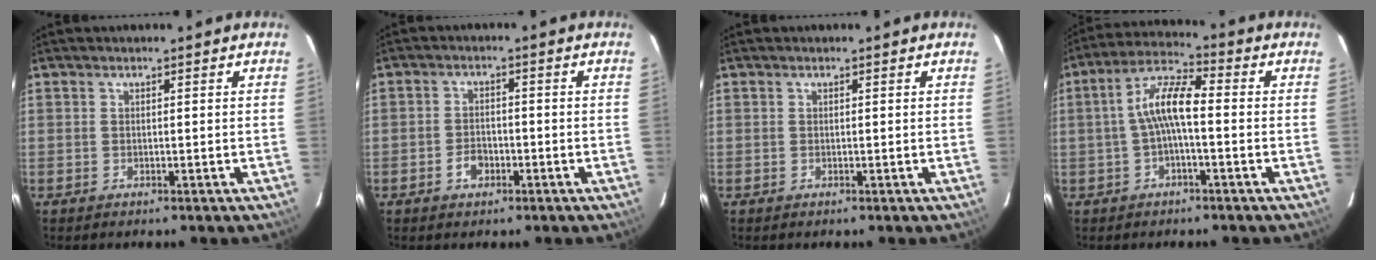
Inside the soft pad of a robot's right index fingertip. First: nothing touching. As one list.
[{"total": 3.5, "force": [-1.8, 2.4, 1.8], "torque": [-0.037, 0.006, -0.030]}, {"total": 0.0}, {"total": 7.7, "force": [-0.9, 1.9, 7.4], "torque": [-0.159, 0.021, -0.018]}]